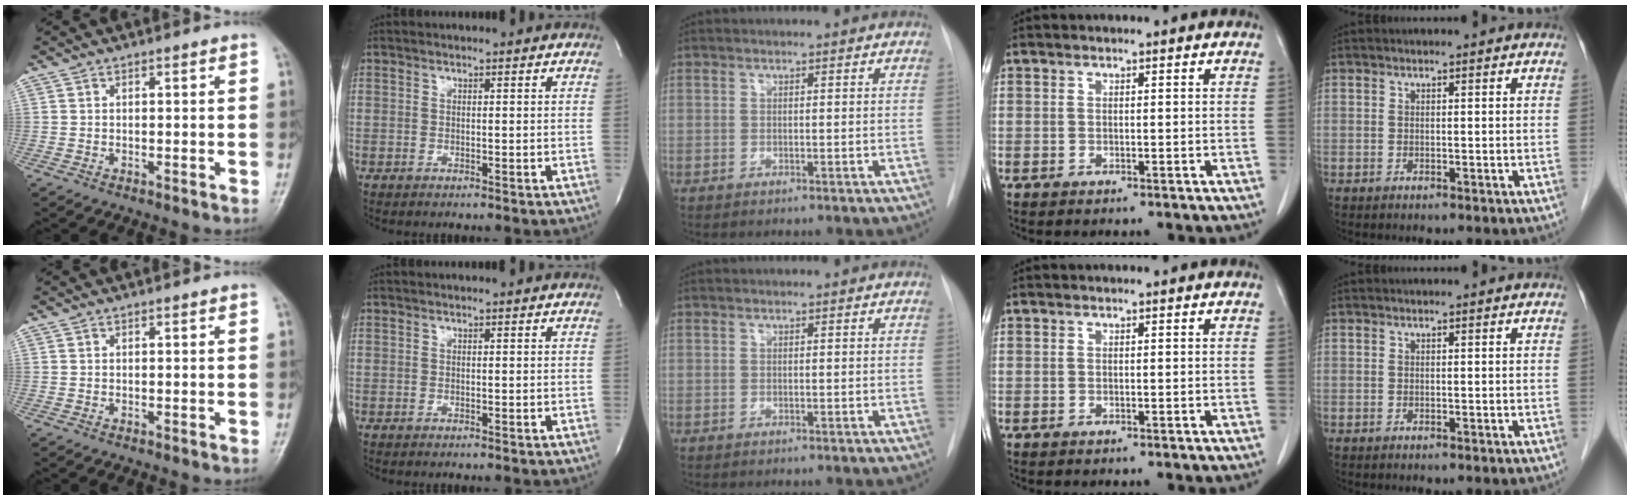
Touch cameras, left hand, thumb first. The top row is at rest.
{}